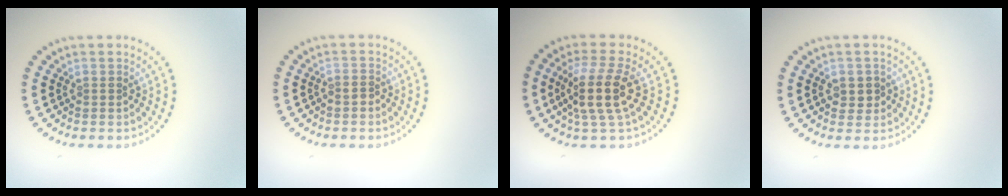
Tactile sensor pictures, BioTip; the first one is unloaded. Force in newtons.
{"total": 0.8, "press": 0.5, "slide": 0.6}
{"total": 4.3, "press": 3.4, "slide": 2.5}
{"total": 1.7, "press": 1.6, "slide": 0.2}